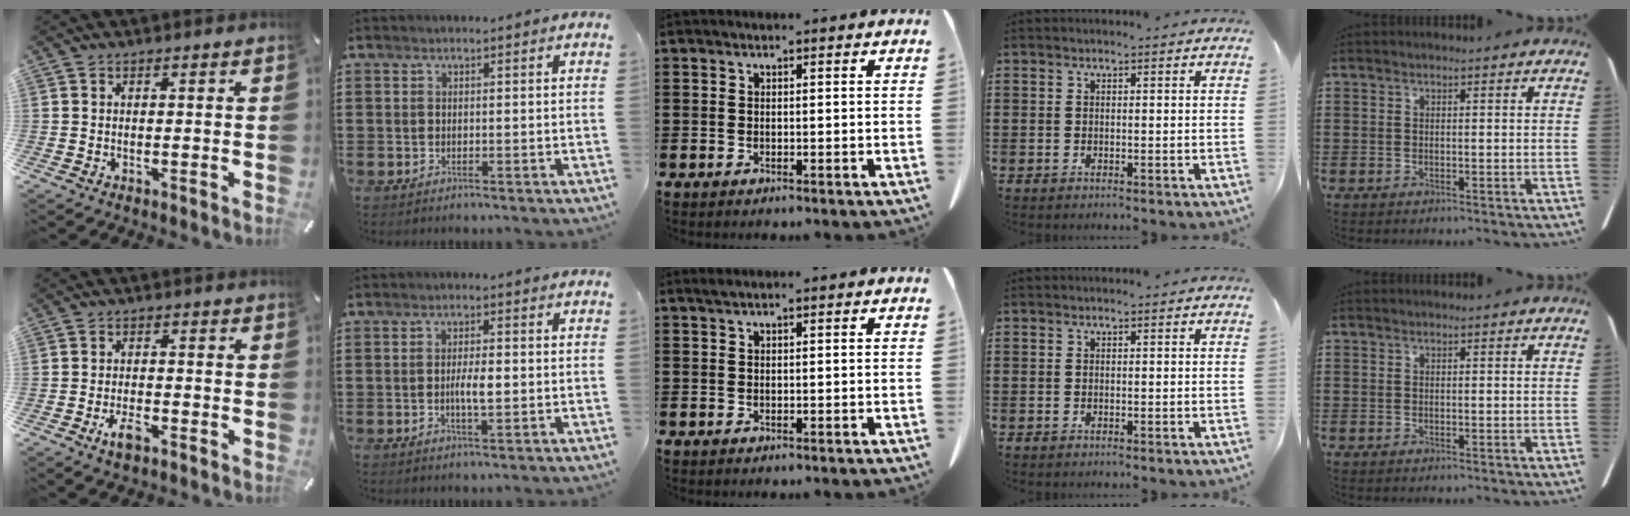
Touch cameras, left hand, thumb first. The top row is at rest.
{"thumb": {"total": 4.2, "force": [-2.5, 1.9, 2.8], "torque": [-0.064, 0.006, -0.049]}, "index": {"total": 3.7, "force": [-0.4, 1.0, 3.5], "torque": [-0.055, -0.002, -0.009]}, "middle": {"total": 0.6, "force": [0.4, 0.0, 0.4], "torque": [-0.009, 0.001, 0.007]}}